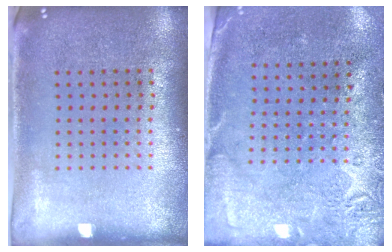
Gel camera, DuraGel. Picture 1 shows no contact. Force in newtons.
{"total": 2.8, "press": 2.2, "slide": 1.7}